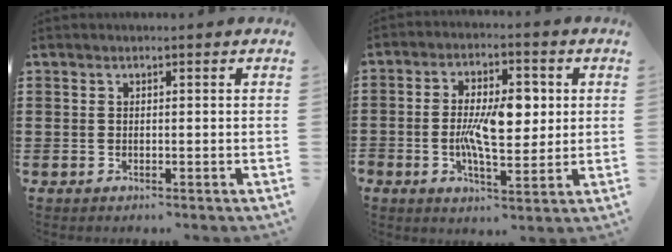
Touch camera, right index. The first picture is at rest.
{"total": 8.7, "force": [0.1, 3.9, 7.8], "torque": [-0.148, 0.007, -0.004]}